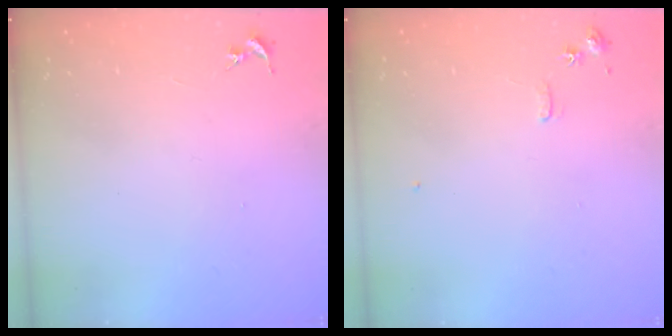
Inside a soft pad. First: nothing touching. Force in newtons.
{"total": 6.2, "press": 6.2, "slide": 0.8}